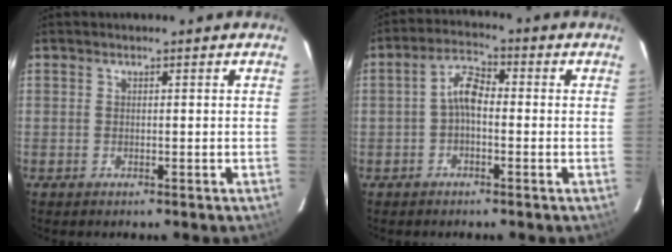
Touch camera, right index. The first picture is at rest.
{"total": 4.5, "force": [-1.0, 2.3, 3.8], "torque": [-0.075, 0.018, -0.021]}